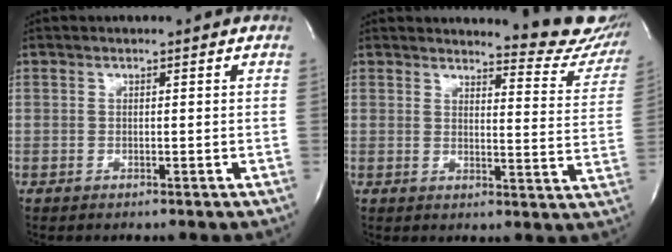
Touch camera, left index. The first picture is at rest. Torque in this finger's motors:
{"motor_torque": [0.05, -0.28, 0.28, 0.05]}